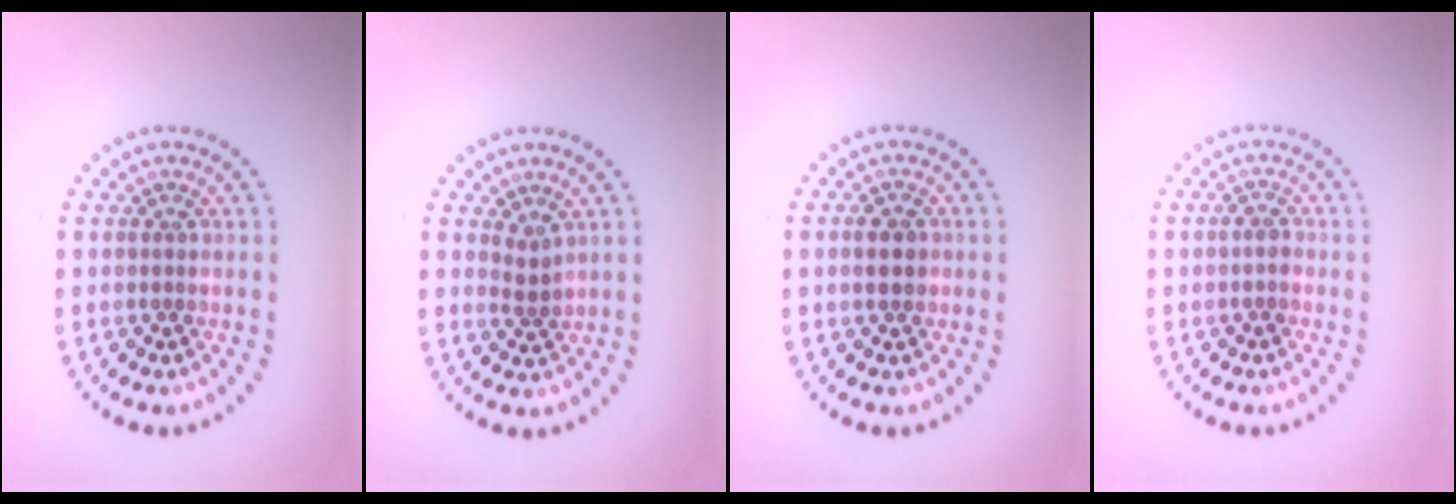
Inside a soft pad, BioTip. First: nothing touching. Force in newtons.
{"total": 1.1, "press": 0.8, "slide": 0.7}
{"total": 1.8, "press": 1.8, "slide": 0.1}
{"total": 1.1, "press": 1.0, "slide": 0.6}